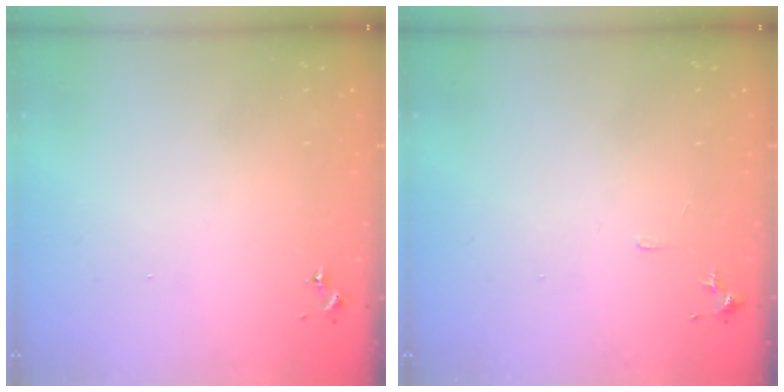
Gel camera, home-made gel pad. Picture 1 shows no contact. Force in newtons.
{"total": 5.7, "press": 5.6, "slide": 0.6}